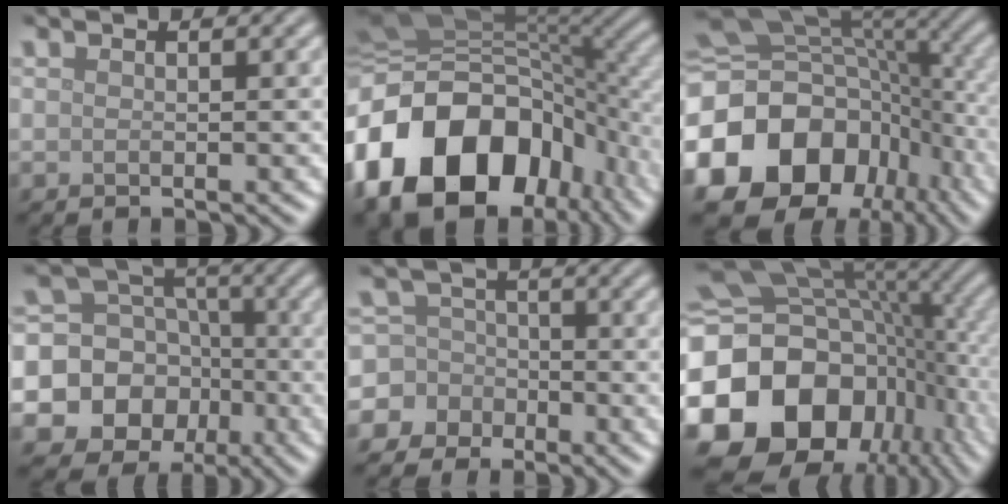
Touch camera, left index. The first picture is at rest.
{"total": 19.5, "force": [-6.1, 13.8, 12.4], "torque": [-0.272, -0.021, -0.106]}
{"total": 18.3, "force": [-6.4, 14.1, 9.7], "torque": [-0.224, -0.018, -0.105]}
{"total": 16.6, "force": [-5.4, 15.2, 3.8], "torque": [-0.109, -0.027, -0.098]}
{"total": 7.6, "force": [-2.6, 7.1, 0.7], "torque": [-0.015, 0.013, -0.081]}
{"total": 21.5, "force": [-5.3, 16.8, 12.4], "torque": [-0.270, -0.020, -0.080]}